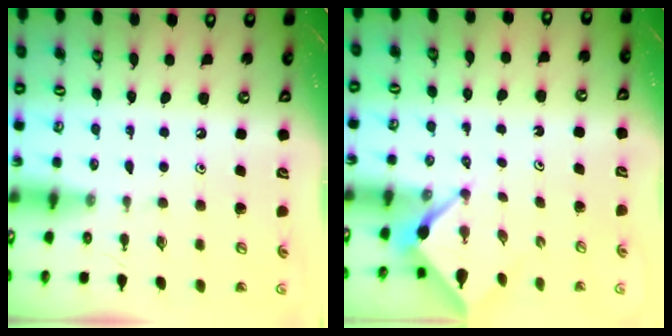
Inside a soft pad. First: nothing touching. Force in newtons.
{"total": 2.4, "press": 2.3, "slide": 0.3}